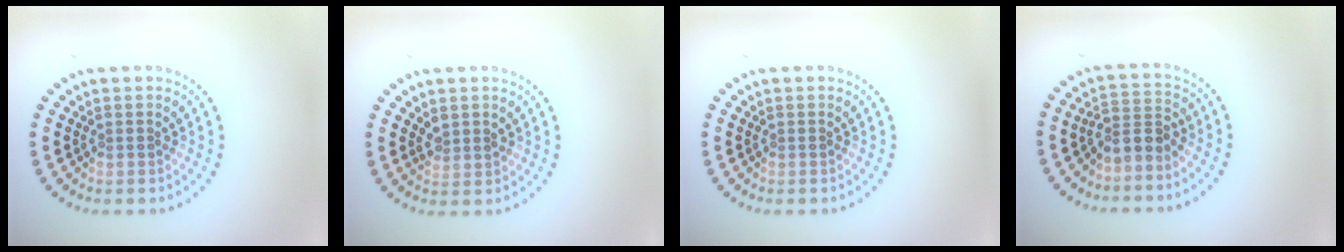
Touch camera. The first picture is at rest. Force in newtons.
{"total": 1.0, "press": 0.9, "slide": 0.4}
{"total": 0.0}
{"total": 2.6, "press": 1.8, "slide": 1.9}